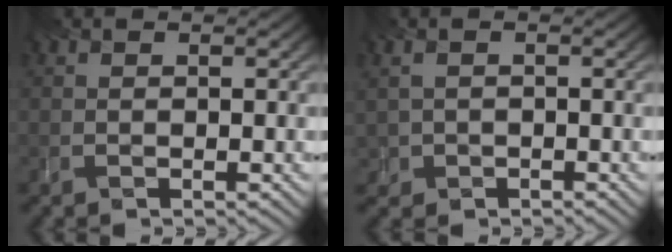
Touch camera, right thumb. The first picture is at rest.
{"total": 0.9, "force": [-0.4, 0.8, 0.1], "torque": [-0.016, -0.003, 0.007]}